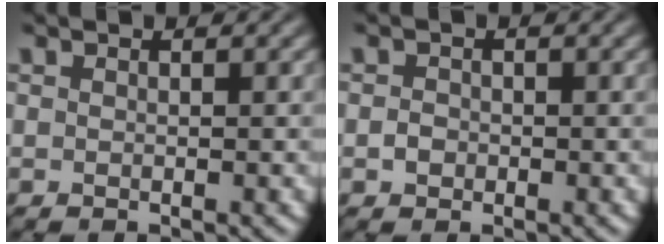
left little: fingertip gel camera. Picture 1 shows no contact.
{"total": 1.0, "force": [-0.3, 0.9, 0.4], "torque": [-0.005, -0.001, -0.008]}